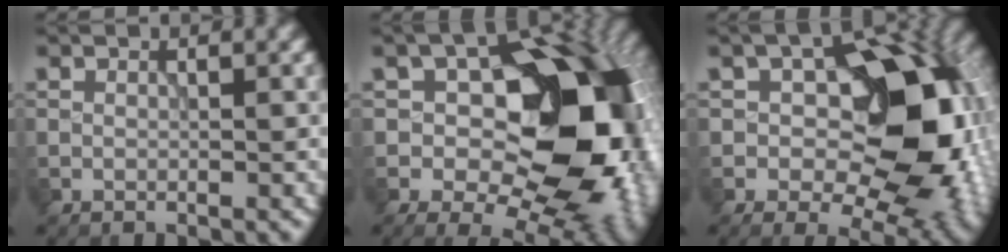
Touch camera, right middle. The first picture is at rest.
{"total": 17.6, "force": [0.0, 10.9, 13.9], "torque": [-0.169, 0.011, -0.007]}
{"total": 15.7, "force": [0.6, 9.7, 12.3], "torque": [-0.135, 0.007, 0.006]}